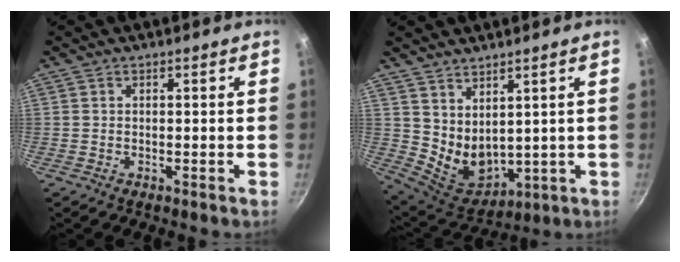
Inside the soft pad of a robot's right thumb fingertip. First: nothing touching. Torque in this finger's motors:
{"motor_torque": [-0.20, 0.80, 0.14, -0.02, 0.05]}